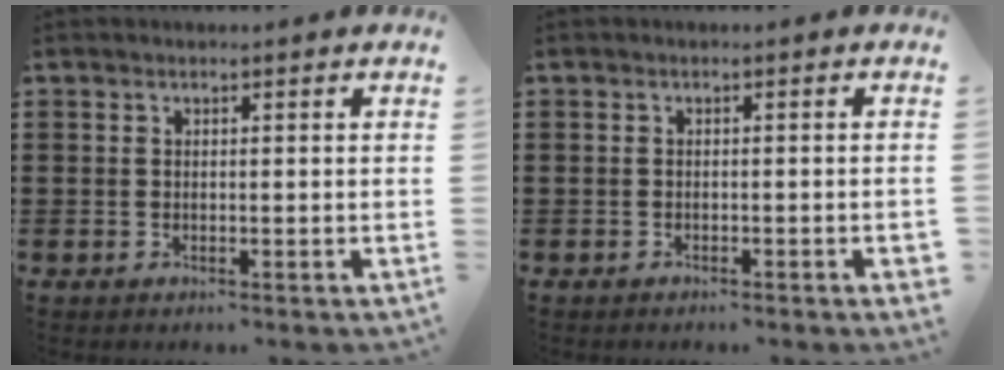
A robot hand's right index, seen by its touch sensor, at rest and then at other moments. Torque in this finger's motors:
{"motor_torque": [1.70, -0.44, 0.59, 0.00]}